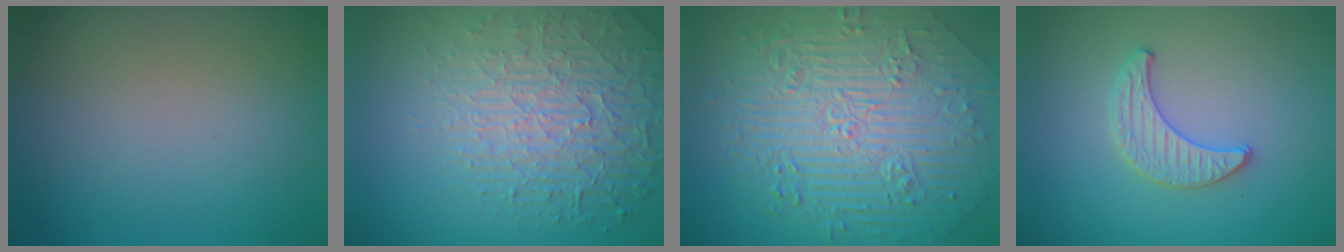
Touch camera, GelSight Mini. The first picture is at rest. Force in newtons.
{"total": 6.8, "press": 5.2, "slide": 4.4}
{"total": 10.6, "press": 7.1, "slide": 7.8}
{"total": 1.5, "press": 1.5, "slide": 0.1}